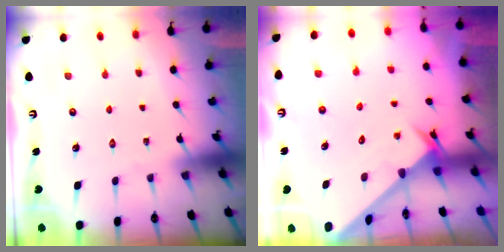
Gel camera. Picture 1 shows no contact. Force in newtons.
{"total": 2.4, "press": 2.4, "slide": 0.2}